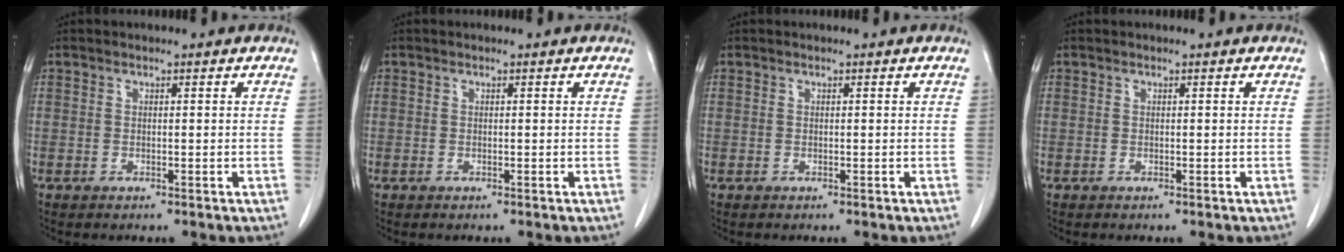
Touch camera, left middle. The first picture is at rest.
{"total": 0.0}
{"total": 0.0}
{"total": 0.0}